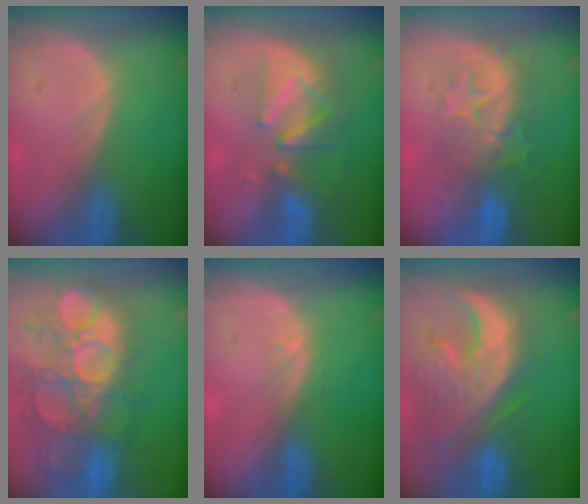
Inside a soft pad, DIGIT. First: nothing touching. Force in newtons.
{"total": 8.1, "press": 7.5, "slide": 3.2}
{"total": 8.1, "press": 8.1, "slide": 0.8}
{"total": 13.5, "press": 12.4, "slide": 5.4}
{"total": 0.7, "press": 0.7, "slide": 0.2}
{"total": 12.3, "press": 11.1, "slide": 5.3}